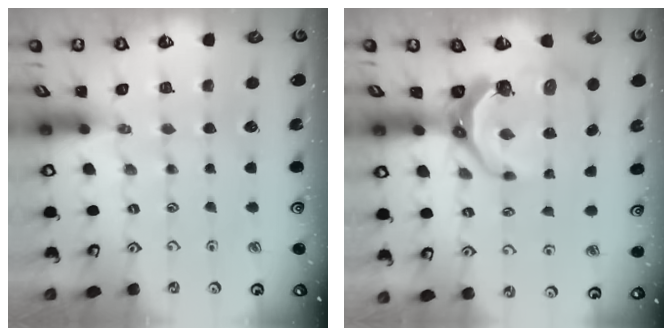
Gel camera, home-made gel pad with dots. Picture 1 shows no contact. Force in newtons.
{"total": 9.6, "press": 8.7, "slide": 4.0}